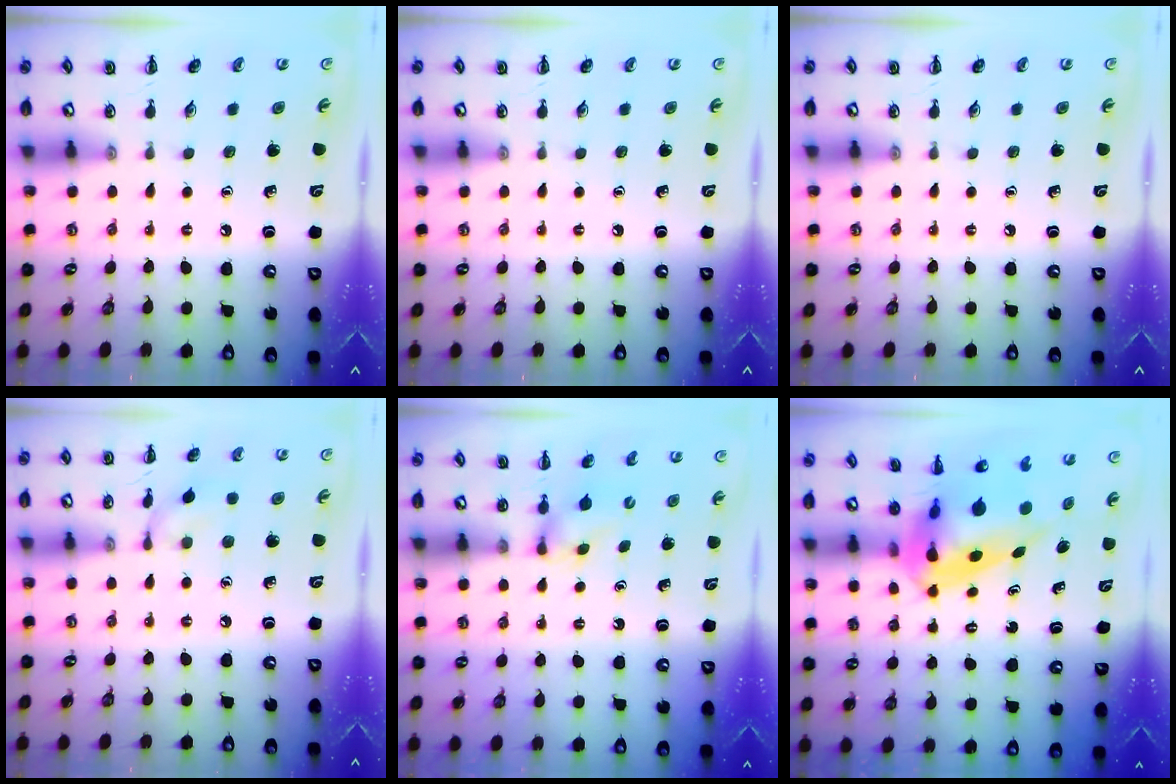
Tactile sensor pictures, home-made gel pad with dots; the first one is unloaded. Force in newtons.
{"total": 0.0}
{"total": 0.0}
{"total": 5.9, "press": 5.8, "slide": 1.2}
{"total": 2.8, "press": 2.5, "slide": 1.3}
{"total": 7.8, "press": 7.4, "slide": 2.4}